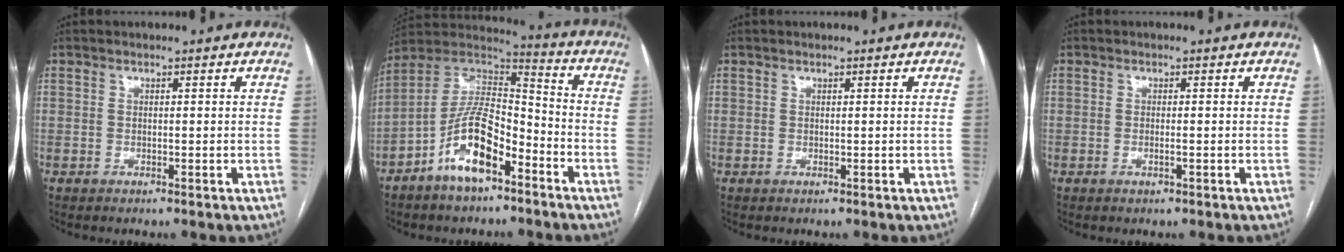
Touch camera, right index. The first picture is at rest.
{"total": 12.9, "force": [-6.9, 4.9, 9.8], "torque": [-0.188, 0.019, -0.125]}
{"total": 0.0}
{"total": 0.7, "force": [-0.3, 0.1, 0.7], "torque": [-0.014, 0.000, -0.003]}